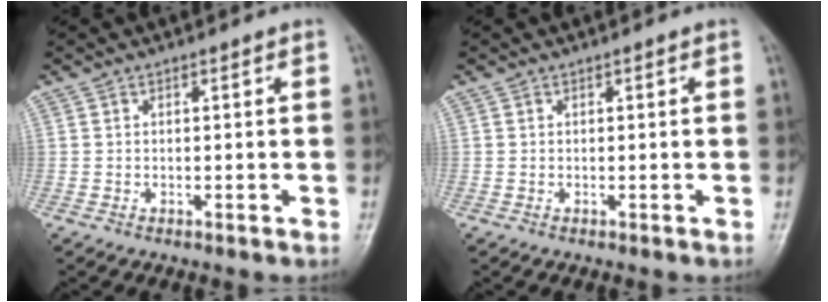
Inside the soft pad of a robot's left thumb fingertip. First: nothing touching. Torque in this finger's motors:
{"motor_torque": [0.04, 0.01, -0.03, -0.07, 0.00]}